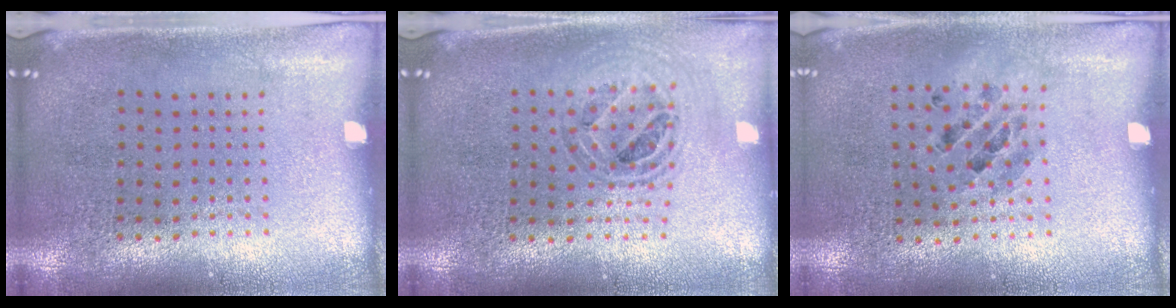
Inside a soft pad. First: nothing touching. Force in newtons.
{"total": 0.8, "press": 0.8, "slide": 0.1}
{"total": 0.8, "press": 0.8, "slide": 0.0}